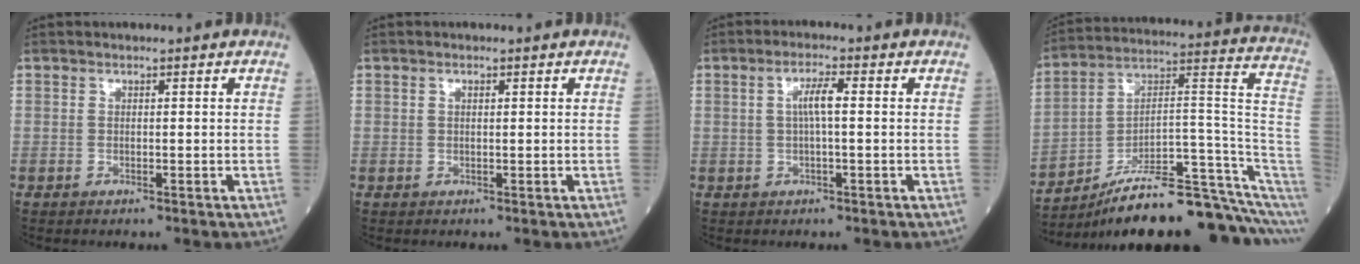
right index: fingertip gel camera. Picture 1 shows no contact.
{"total": 0.6, "force": [0.3, 0.3, 0.5], "torque": [-0.009, 0.000, 0.004]}
{"total": 3.4, "force": [0.3, 0.3, 3.3], "torque": [-0.065, 0.007, 0.006]}
{"total": 21.8, "force": [-15.7, 2.0, 14.9], "torque": [-0.138, 0.059, -0.242]}